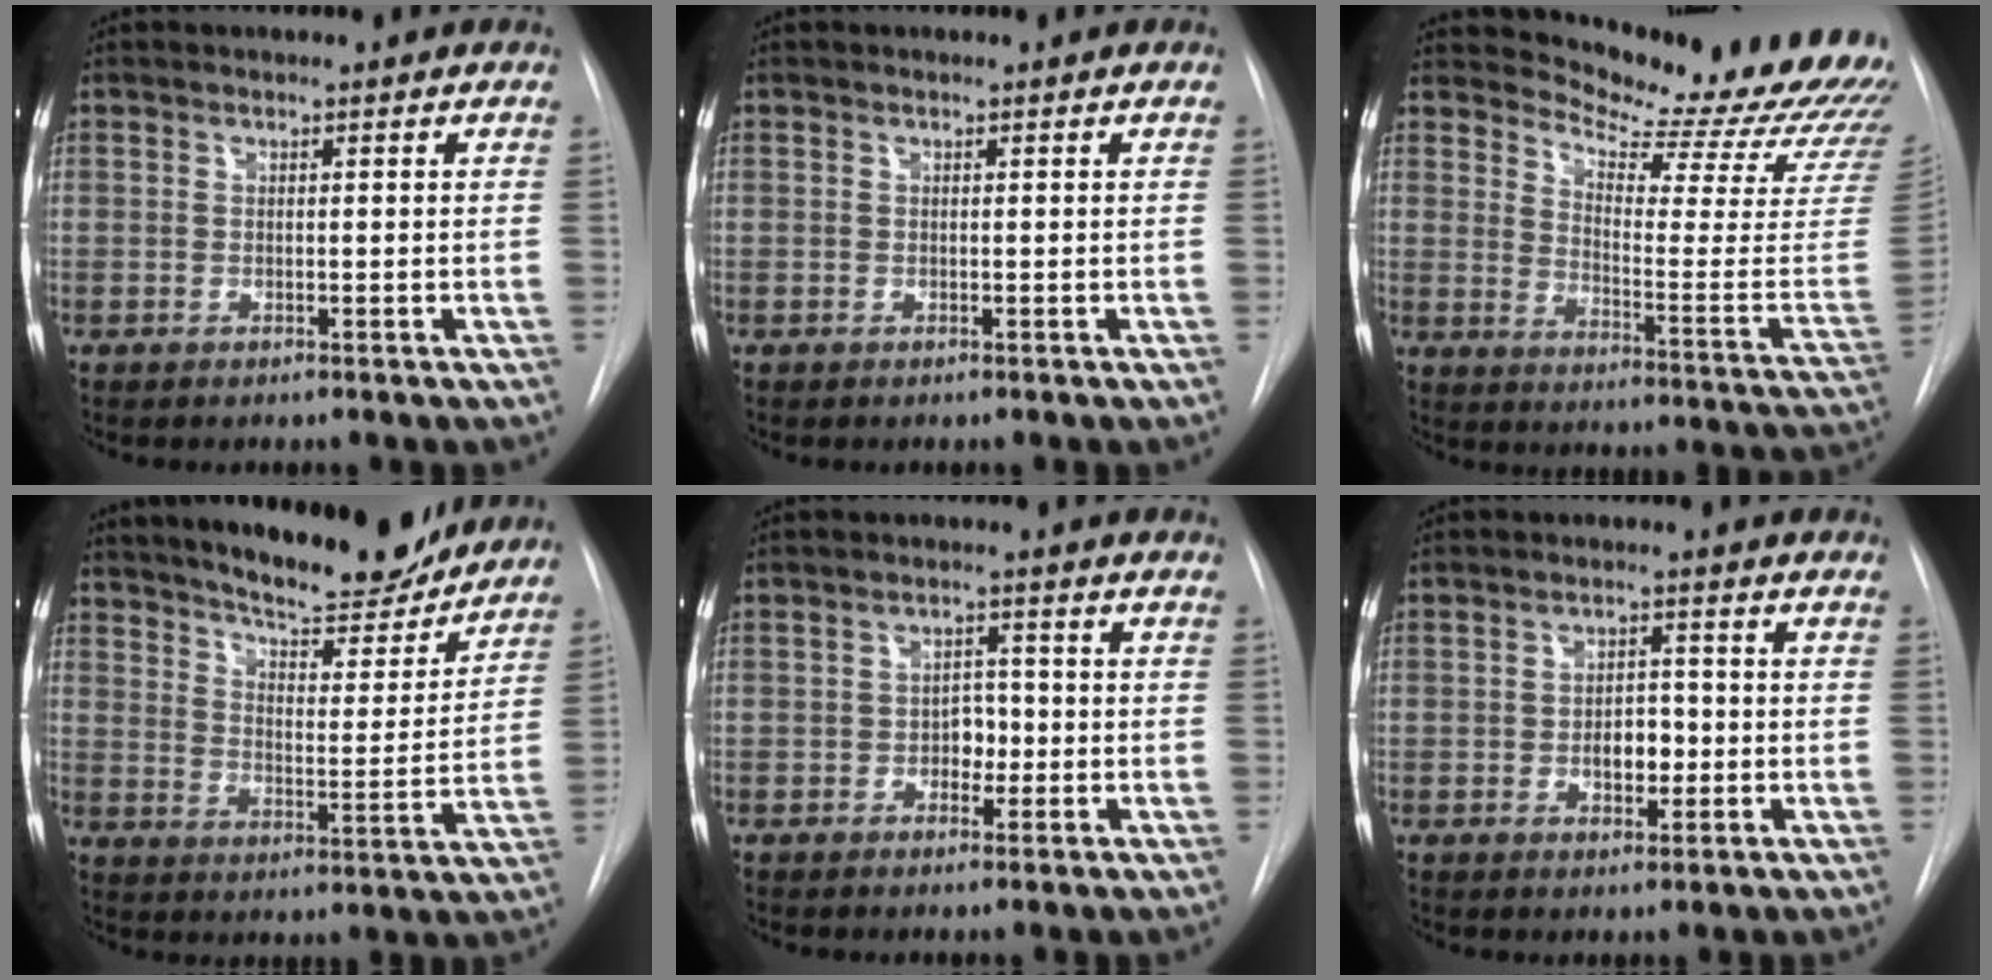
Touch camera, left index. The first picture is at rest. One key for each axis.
{"total": 0.0}
{"total": 20.9, "fx": 19.9, "fy": 2.3, "fz": 5.7, "tx": -0.070, "ty": -0.151, "tz": 0.221}
{"total": 17.8, "fx": 15.7, "fy": 3.5, "fz": 7.5, "tx": -0.112, "ty": -0.026, "tz": 0.219}
{"total": 3.1, "fx": -1.3, "fy": 2.1, "fz": 1.9, "tx": -0.022, "ty": 0.003, "tz": -0.021}
{"total": 4.1, "fx": -1.3, "fy": 2.4, "fz": 3.1, "tx": -0.043, "ty": 0.001, "tz": -0.017}